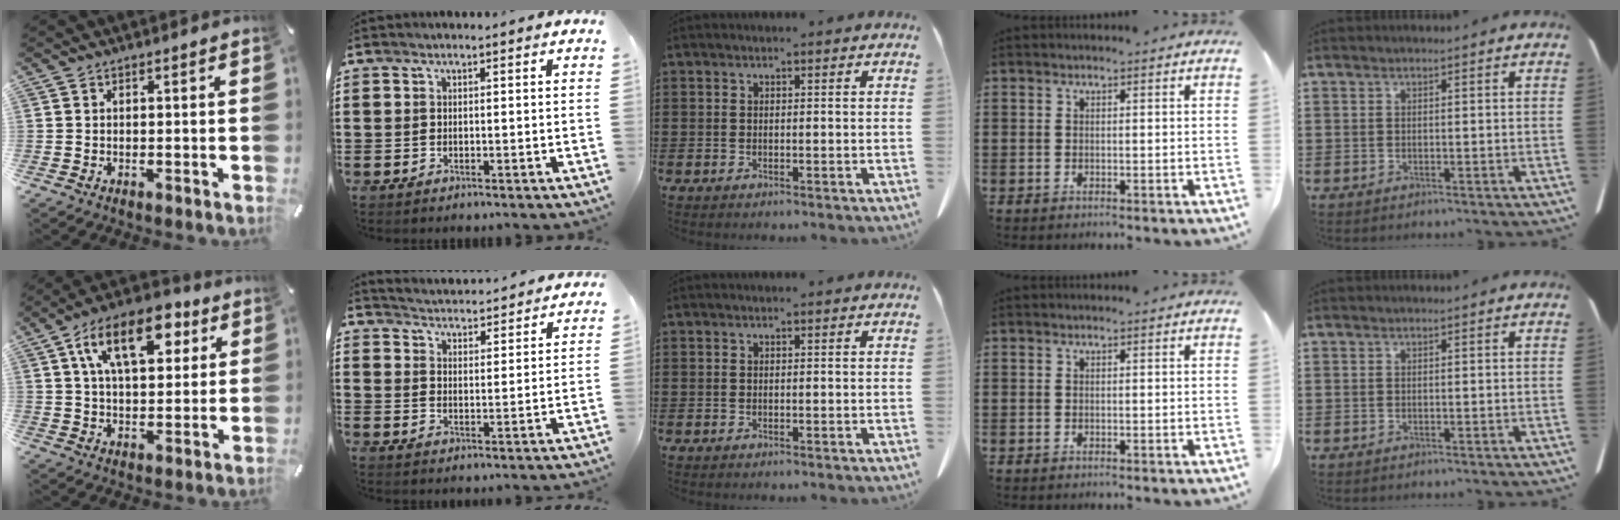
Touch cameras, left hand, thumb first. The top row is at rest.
{"thumb": {"total": 16.1, "force": [7.2, 8.7, 11.5], "torque": [-0.177, -0.008, 0.122]}, "index": {"total": 3.7, "force": [3.6, -0.6, -0.8], "torque": [-0.009, -0.034, 0.057]}}